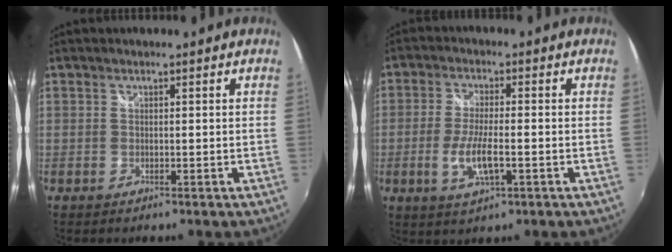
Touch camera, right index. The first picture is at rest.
{"total": 7.3, "force": [-2.2, 2.1, 6.6], "torque": [-0.137, -0.011, -0.040]}